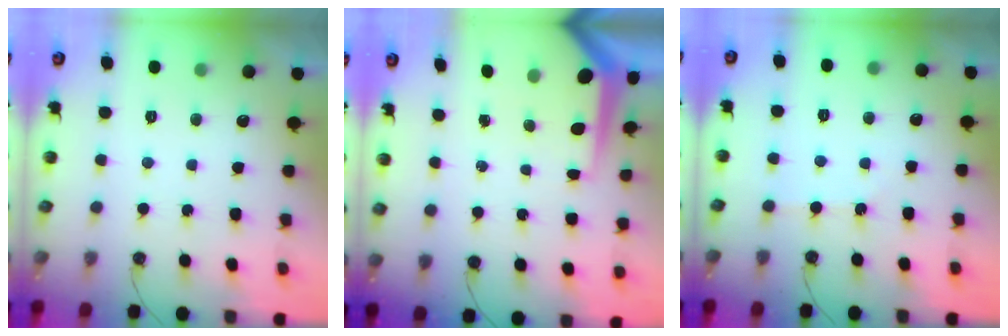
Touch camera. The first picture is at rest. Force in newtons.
{"total": 7.8, "press": 7.7, "slide": 0.6}
{"total": 2.9, "press": 2.8, "slide": 0.5}